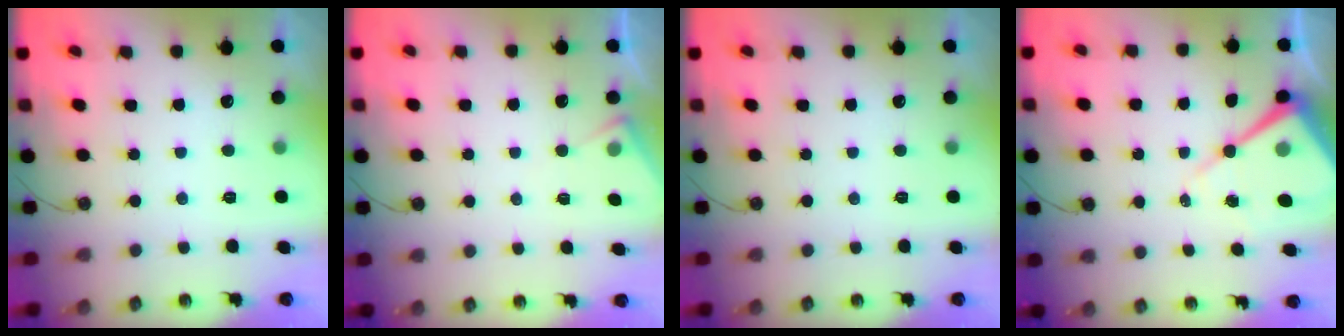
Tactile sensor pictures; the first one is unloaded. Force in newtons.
{"total": 4.9, "press": 4.8, "slide": 0.7}
{"total": 0.0}
{"total": 12.6, "press": 12.6, "slide": 1.3}